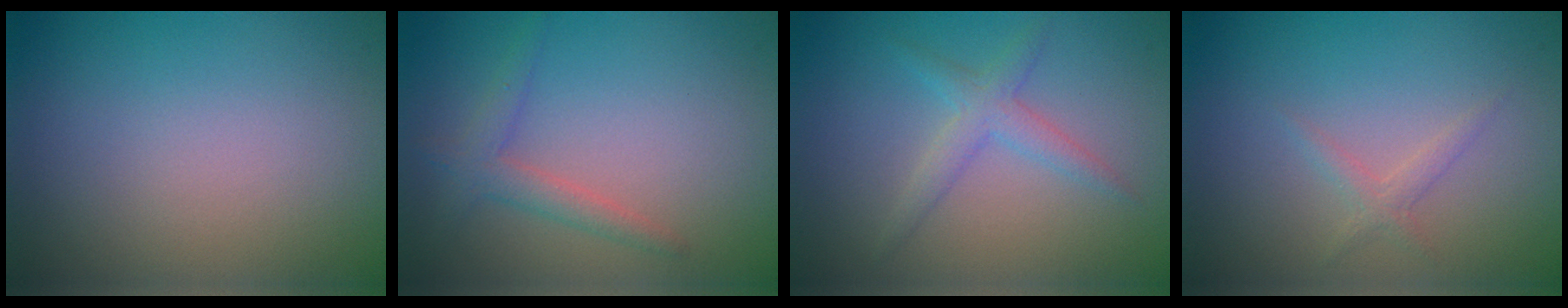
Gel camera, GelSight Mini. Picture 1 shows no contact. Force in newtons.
{"total": 2.1, "press": 2.1, "slide": 0.1}
{"total": 2.1, "press": 2.1, "slide": 0.0}
{"total": 1.1, "press": 1.1, "slide": 0.0}